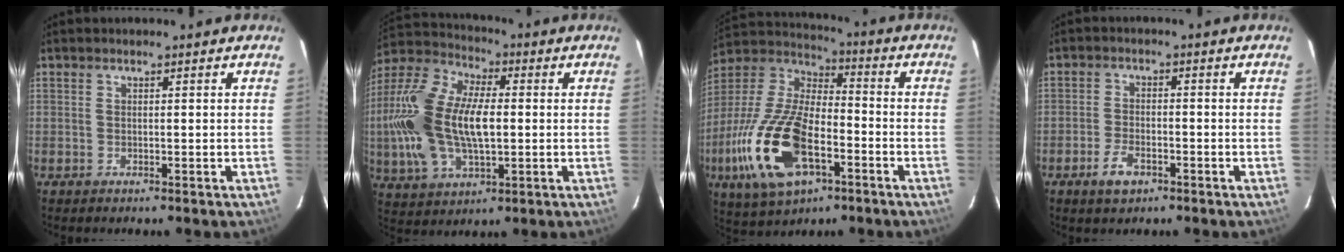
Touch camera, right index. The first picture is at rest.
{"total": 20.1, "force": [-0.5, 10.7, 17.1], "torque": [-0.362, 0.011, -0.008]}
{"total": 23.0, "force": [-8.7, 11.1, 18.2], "torque": [-0.398, -0.023, -0.156]}
{"total": 4.7, "force": [-2.8, 2.5, 2.9], "torque": [-0.068, -0.001, -0.049]}